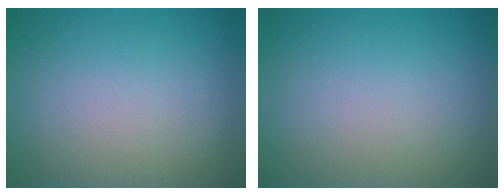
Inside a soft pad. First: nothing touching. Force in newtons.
{"total": 0.0}